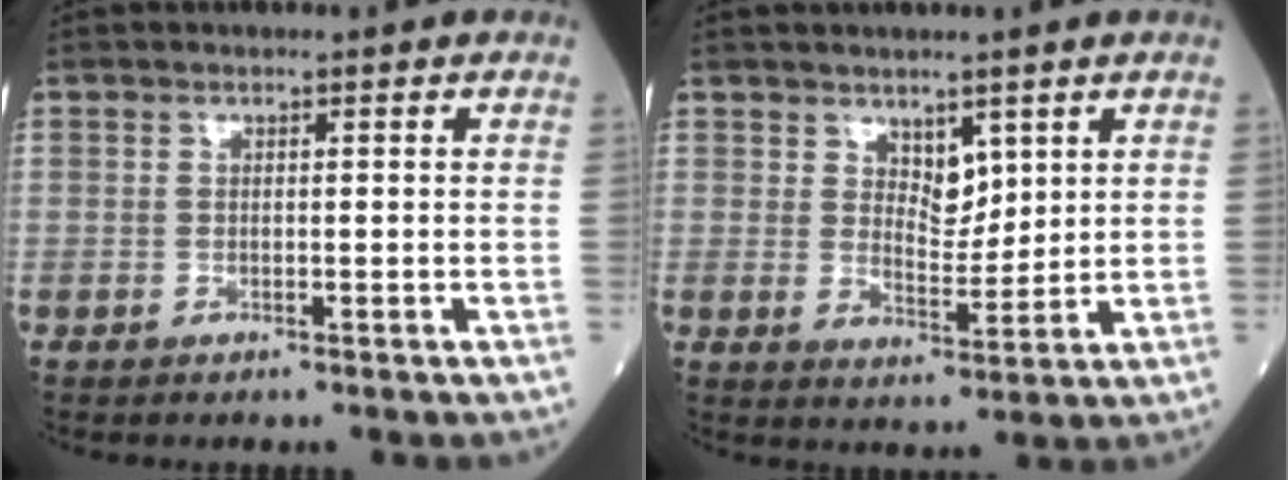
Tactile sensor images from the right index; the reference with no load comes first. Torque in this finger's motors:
{"motor_torque": [0.05, 0.09, 0.05, 0.01]}